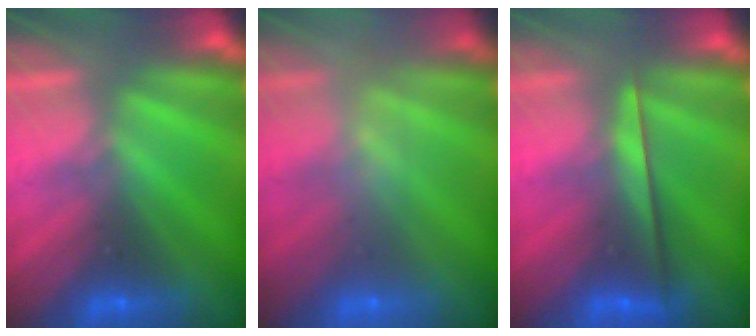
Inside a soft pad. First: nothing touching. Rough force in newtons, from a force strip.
{"total": 2.3}
{"total": 2.5}